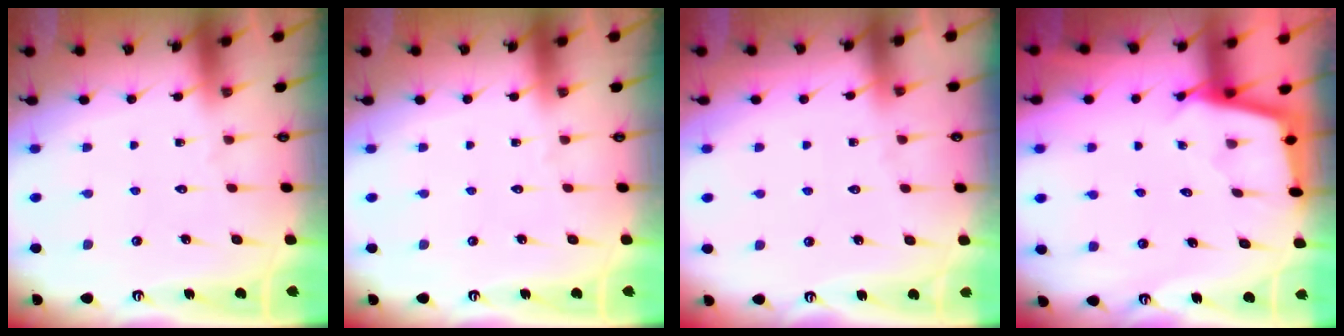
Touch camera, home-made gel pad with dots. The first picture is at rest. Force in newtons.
{"total": 0.0}
{"total": 1.8, "press": 1.8, "slide": 0.4}
{"total": 2.4, "press": 2.4, "slide": 0.2}